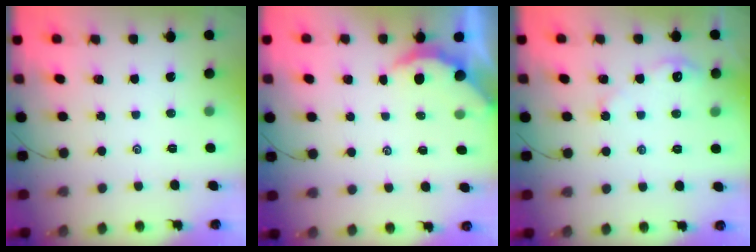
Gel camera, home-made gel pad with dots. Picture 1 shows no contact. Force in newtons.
{"total": 2.4, "press": 2.3, "slide": 0.4}
{"total": 3.6, "press": 3.6, "slide": 0.4}